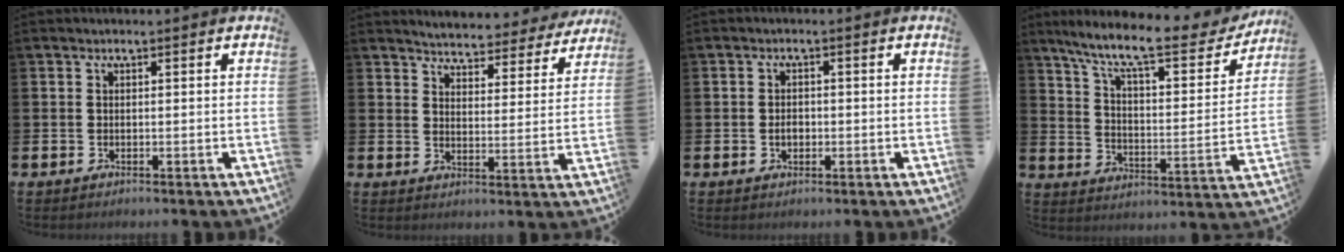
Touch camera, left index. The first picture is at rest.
{"total": 4.5, "force": [4.5, 0.6, 0.1], "torque": [-0.020, -0.036, 0.074]}
{"total": 1.9, "force": [-0.3, 1.3, 1.3], "torque": [-0.017, 0.003, -0.010]}
{"total": 10.8, "force": [8.9, 2.4, 5.8], "torque": [-0.133, -0.055, 0.145]}